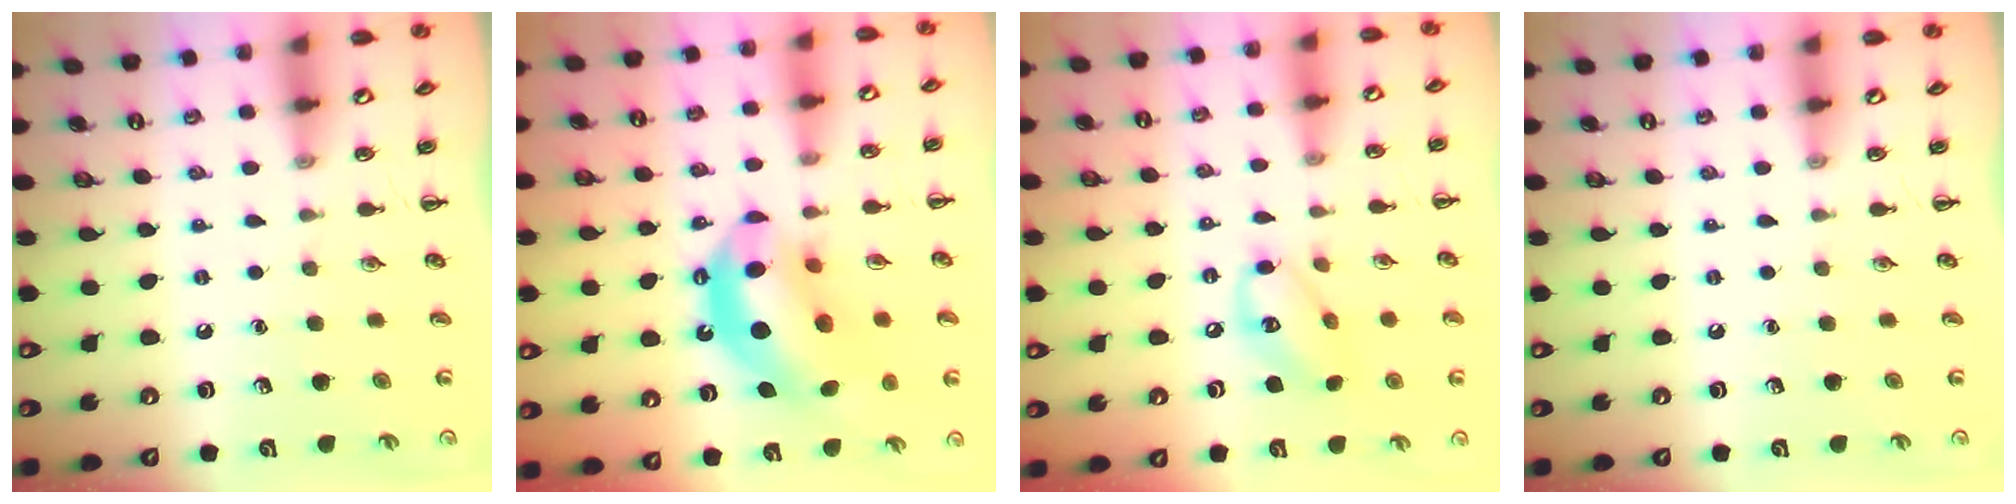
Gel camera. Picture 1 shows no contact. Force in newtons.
{"total": 16.5, "press": 15.9, "slide": 4.6}
{"total": 10.2, "press": 10.1, "slide": 1.5}
{"total": 0.0}